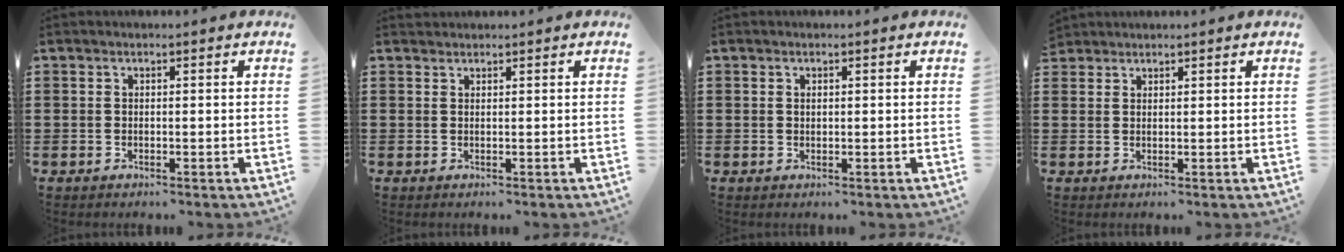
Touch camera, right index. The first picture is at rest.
{"total": 0.7, "force": [0.7, 0.1, -0.2], "torque": [0.005, 0.002, 0.013]}
{"total": 0.6, "force": [0.2, 0.4, 0.3], "torque": [-0.008, 0.002, 0.004]}
{"total": 1.4, "force": [1.3, 0.4, -0.2], "torque": [0.000, 0.001, 0.027]}